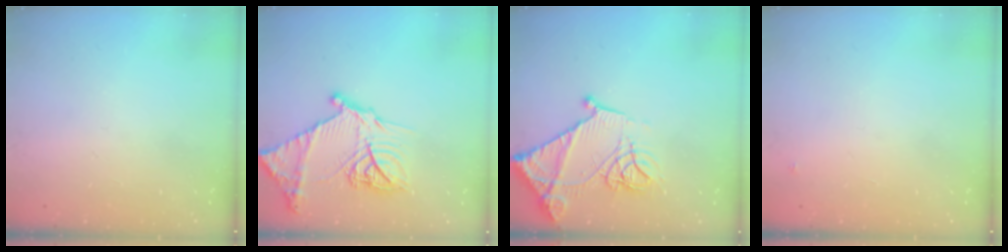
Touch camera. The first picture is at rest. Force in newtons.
{"total": 20.3, "press": 20.3, "slide": 1.7}
{"total": 17.4, "press": 17.4, "slide": 1.3}
{"total": 2.6, "press": 2.6, "slide": 0.2}